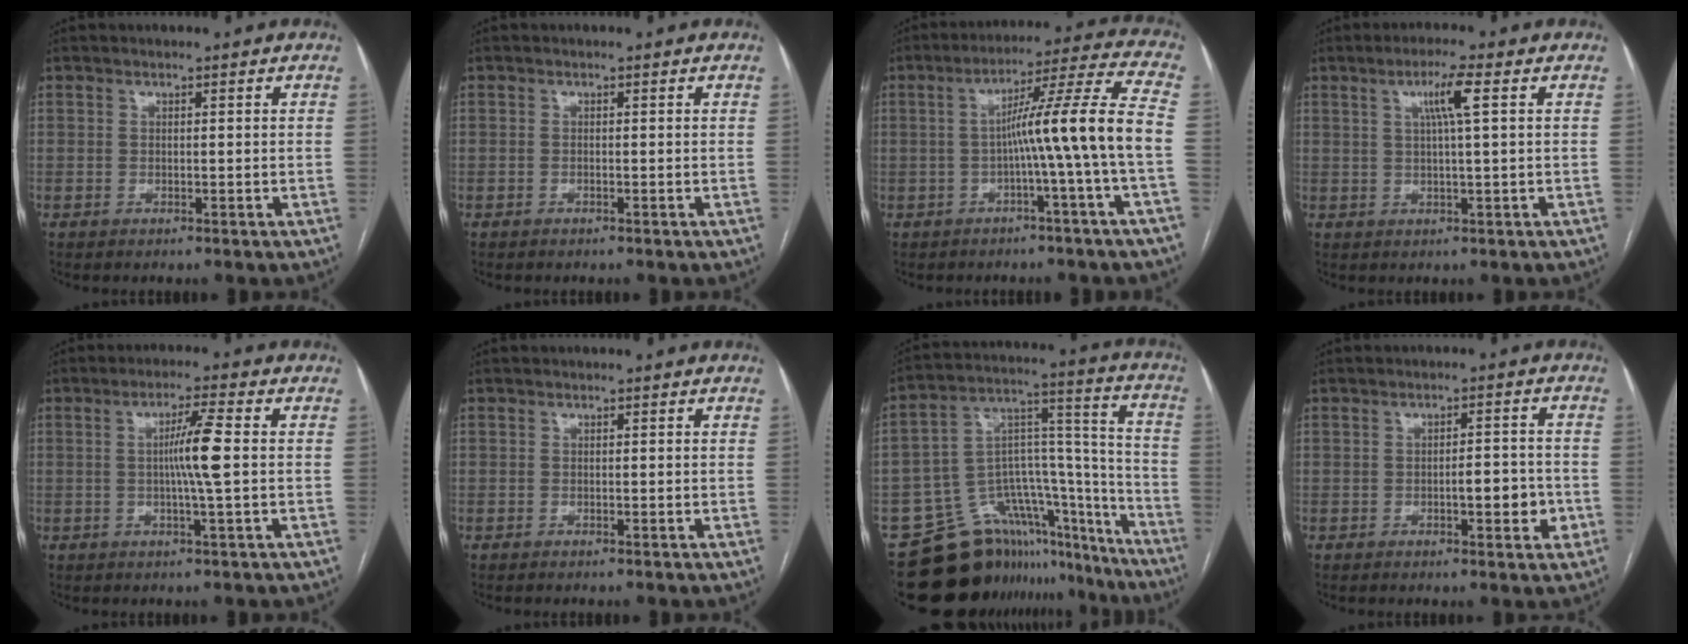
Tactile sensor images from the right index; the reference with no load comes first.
{"total": 0.0}
{"total": 11.9, "force": [-1.9, -2.4, 11.5], "torque": [-0.171, 0.021, -0.031]}
{"total": 4.8, "force": [1.7, -0.4, 4.4], "torque": [-0.082, 0.003, 0.029]}
{"total": 5.9, "force": [0.1, -0.8, 5.8], "torque": [-0.105, 0.000, 0.003]}
{"total": 0.0}
{"total": 22.3, "force": [-18.4, 10.9, 6.5], "torque": [-0.081, 0.083, -0.263]}
{"total": 4.9, "force": [-1.2, 1.6, 4.4], "torque": [-0.061, 0.007, -0.012]}